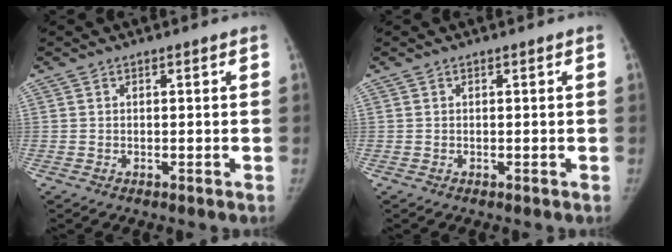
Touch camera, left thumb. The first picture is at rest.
{"total": 0.0}